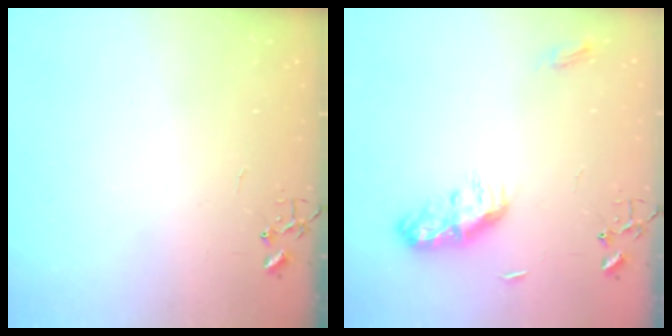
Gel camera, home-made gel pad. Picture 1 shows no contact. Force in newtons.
{"total": 9.9, "press": 9.9, "slide": 0.1}